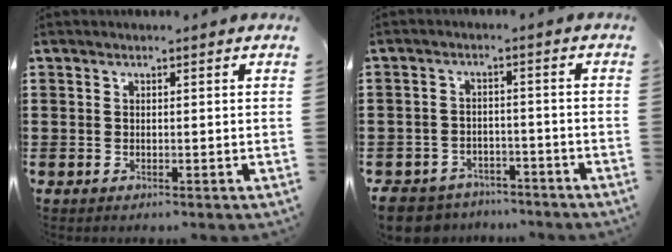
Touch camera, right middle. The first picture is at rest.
{"total": 4.9, "force": [-4.8, 1.2, 0.1], "torque": [-0.016, 0.006, -0.100]}